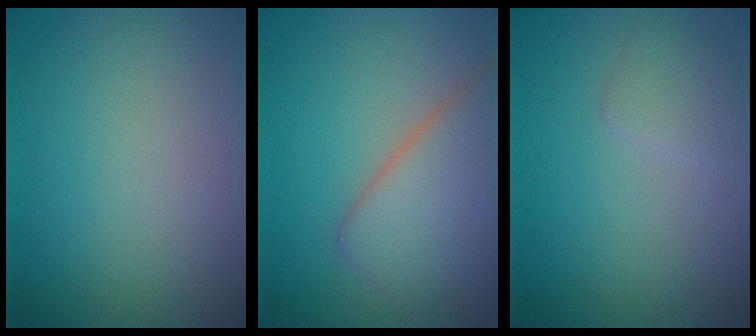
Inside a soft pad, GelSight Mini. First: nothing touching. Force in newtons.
{"total": 6.1, "press": 6.1, "slide": 0.1}
{"total": 1.5, "press": 1.5, "slide": 0.1}